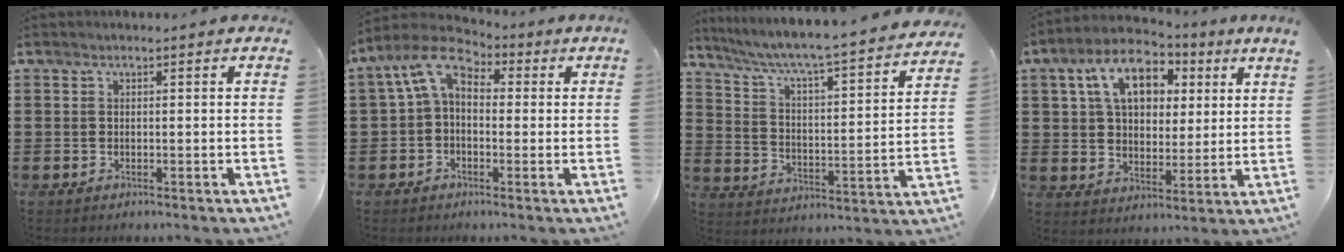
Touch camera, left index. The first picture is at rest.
{"total": 7.6, "force": [1.9, 4.9, 5.5], "torque": [-0.130, 0.000, 0.031]}
{"total": 4.7, "force": [4.1, -0.3, 2.3], "torque": [-0.065, -0.046, 0.057]}
{"total": 10.2, "force": [5.3, 5.9, 6.5], "torque": [-0.127, 0.001, 0.091]}